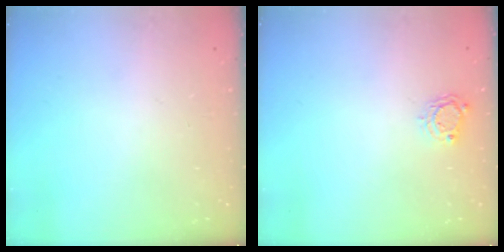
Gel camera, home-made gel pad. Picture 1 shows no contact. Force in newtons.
{"total": 4.9, "press": 4.9, "slide": 0.2}